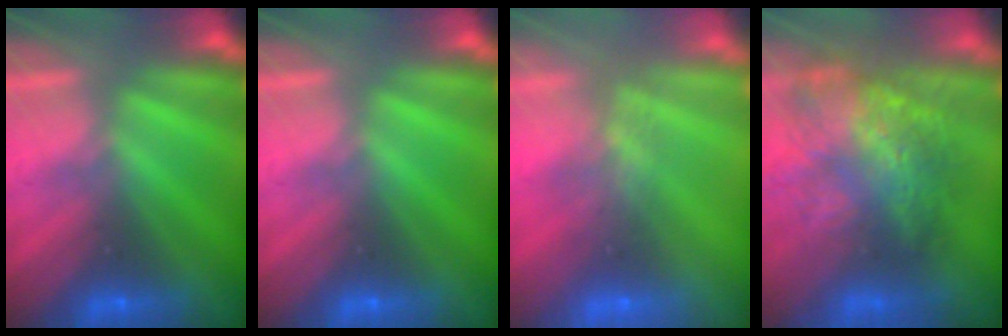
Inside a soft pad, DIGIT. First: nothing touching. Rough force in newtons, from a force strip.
{"total": 0.0}
{"total": 7.5}
{"total": 7.2}